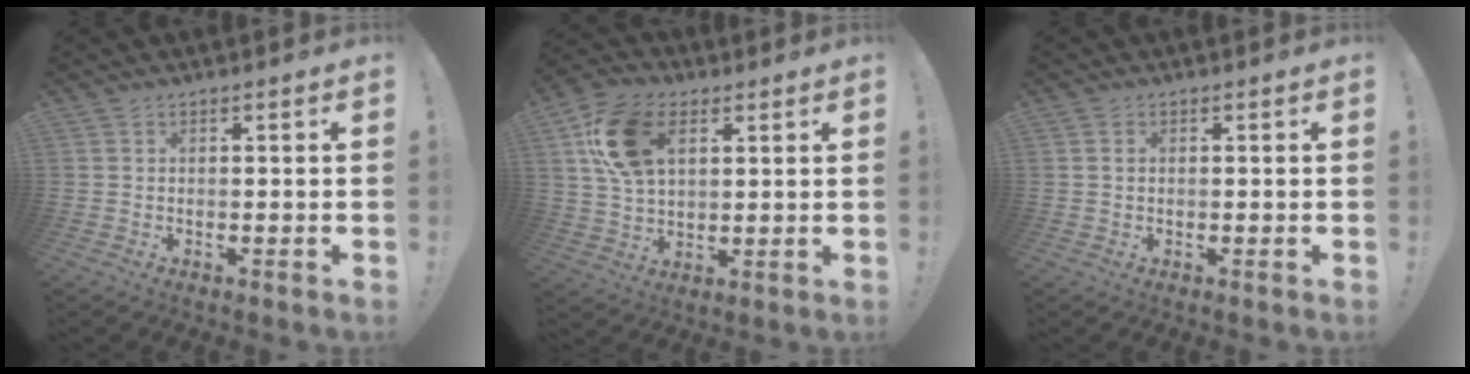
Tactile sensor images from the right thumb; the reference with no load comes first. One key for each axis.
{"total": 16.8, "fx": 5.9, "fy": 10.9, "fz": 11.4, "tx": -0.189, "ty": -0.003, "tz": 0.114}
{"total": 0.9, "fx": 0.2, "fy": 0.7, "fz": 0.5, "tx": -0.012, "ty": 0.005, "tz": 0.004}